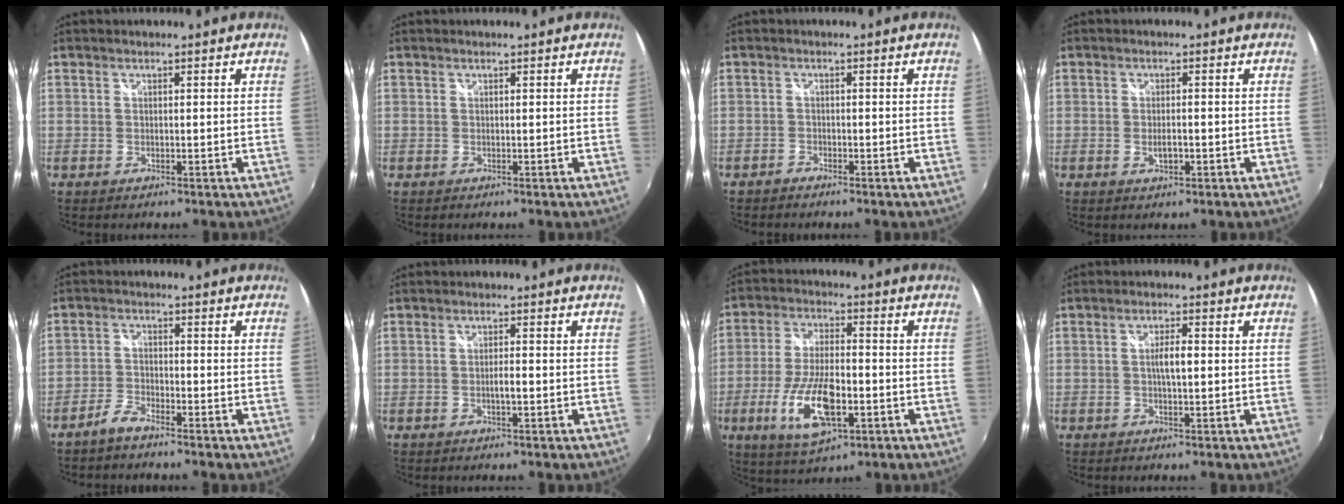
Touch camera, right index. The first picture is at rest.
{"total": 0.0}
{"total": 1.3, "force": [-1.3, 0.4, 0.1], "torque": [-0.009, -0.001, -0.026]}
{"total": 2.6, "force": [-0.8, 1.2, 2.2], "torque": [-0.039, -0.004, -0.012]}
{"total": 3.2, "force": [-2.8, 0.7, 1.3], "torque": [-0.043, 0.004, -0.060]}
{"total": 1.8, "force": [-0.6, 0.3, 1.7], "torque": [-0.029, -0.001, -0.012]}
{"total": 13.8, "force": [-4.6, 5.4, 11.8], "torque": [-0.241, -0.015, -0.082]}
{"total": 3.1, "force": [0.0, 0.6, 3.0], "torque": [-0.054, 0.003, 0.000]}